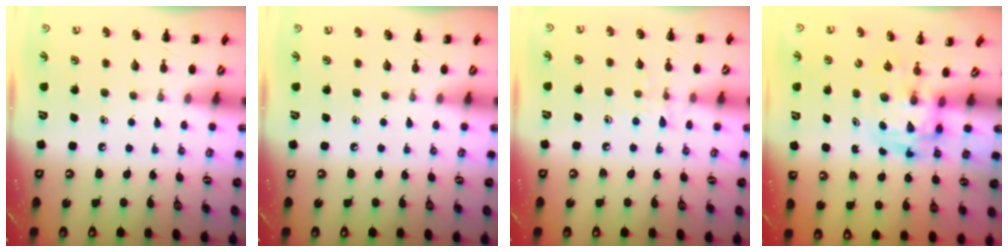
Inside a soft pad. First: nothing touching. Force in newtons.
{"total": 0.0}
{"total": 6.8, "press": 6.5, "slide": 1.8}
{"total": 3.5, "press": 3.4, "slide": 0.6}